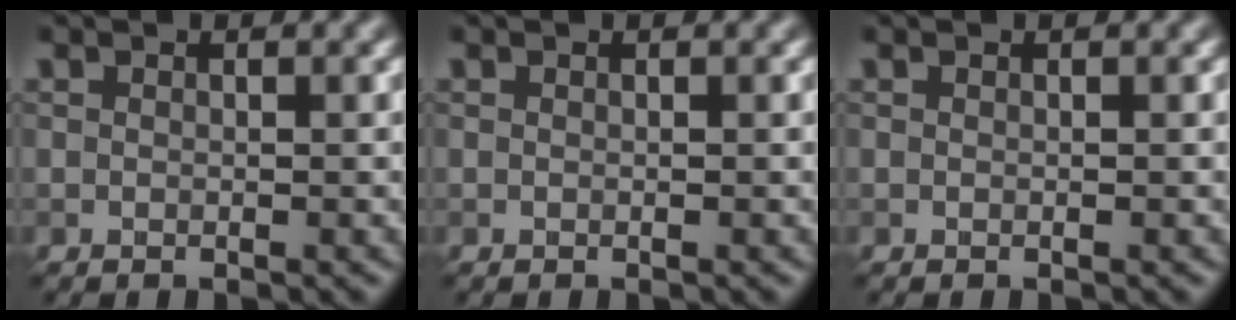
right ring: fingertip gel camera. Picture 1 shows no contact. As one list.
[{"total": 0.0}, {"total": 0.0}]